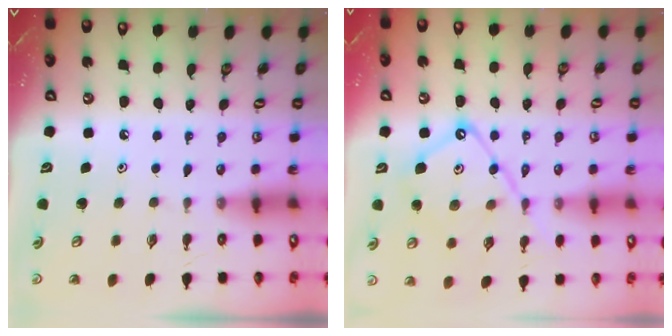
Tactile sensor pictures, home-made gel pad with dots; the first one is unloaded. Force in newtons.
{"total": 13.2, "press": 13.2, "slide": 1.4}